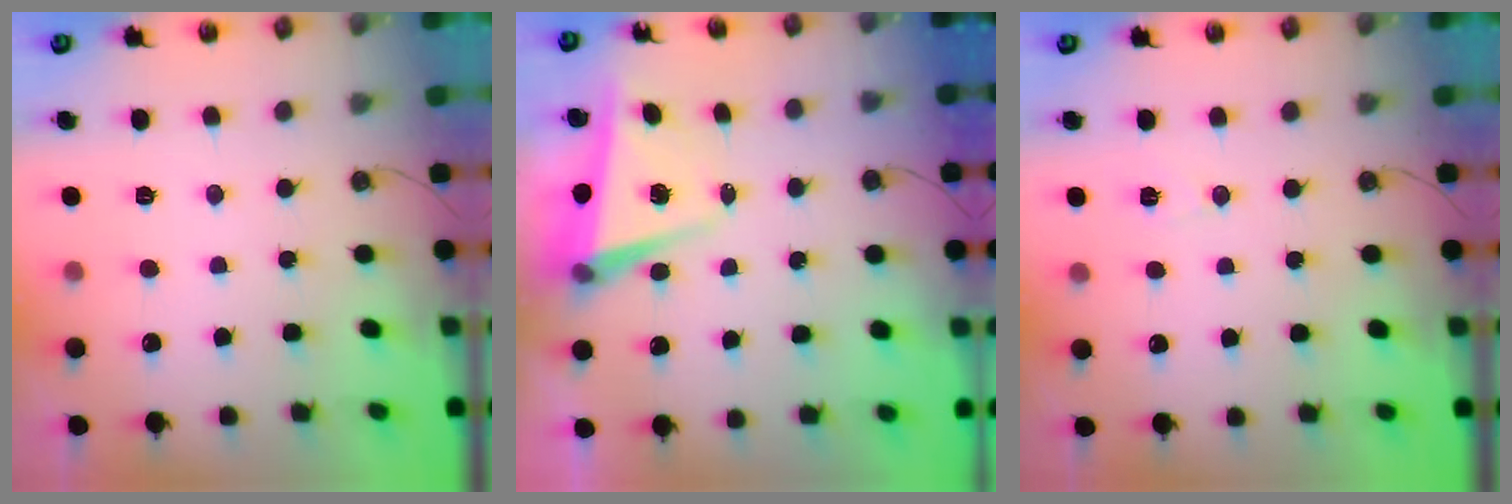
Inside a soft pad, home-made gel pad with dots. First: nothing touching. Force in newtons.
{"total": 5.7, "press": 5.1, "slide": 2.6}
{"total": 4.1, "press": 3.7, "slide": 1.7}